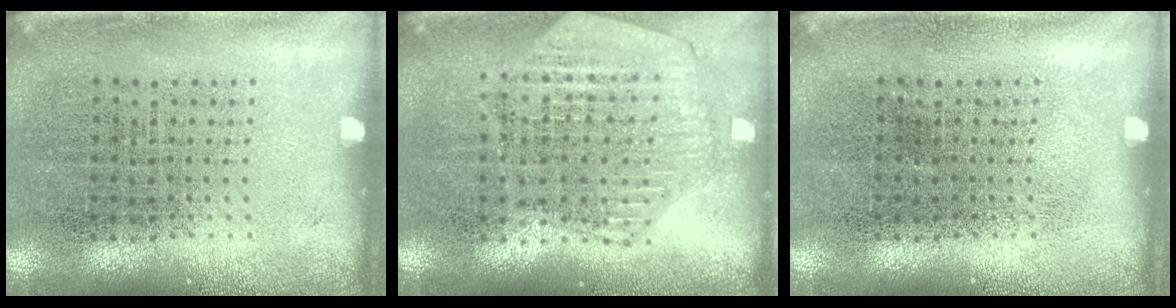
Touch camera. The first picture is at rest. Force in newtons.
{"total": 1.1, "press": 1.1, "slide": 0.1}
{"total": 0.0}